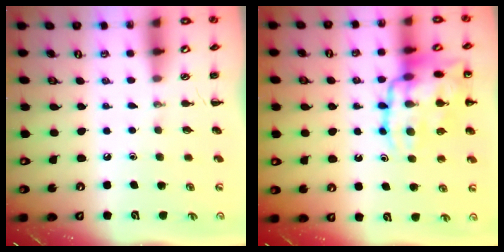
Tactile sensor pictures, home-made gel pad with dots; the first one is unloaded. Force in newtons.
{"total": 20.0, "press": 19.8, "slide": 2.3}